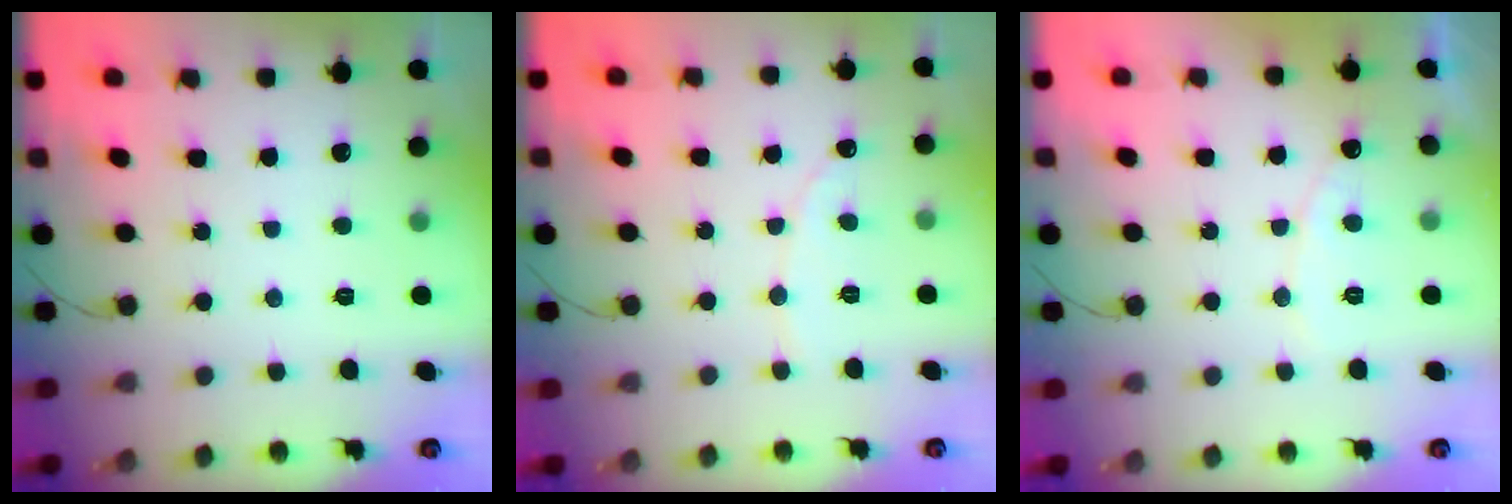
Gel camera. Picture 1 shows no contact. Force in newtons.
{"total": 2.1, "press": 2.1, "slide": 0.1}
{"total": 5.9, "press": 5.9, "slide": 0.5}